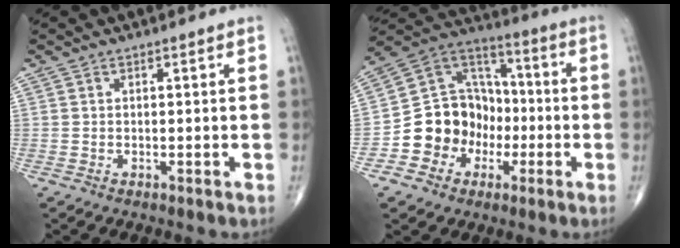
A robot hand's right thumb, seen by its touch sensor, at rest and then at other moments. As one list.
[{"total": 14.7, "force": [-4.2, 12.9, 5.7], "torque": [-0.038, 0.072, -0.075]}]